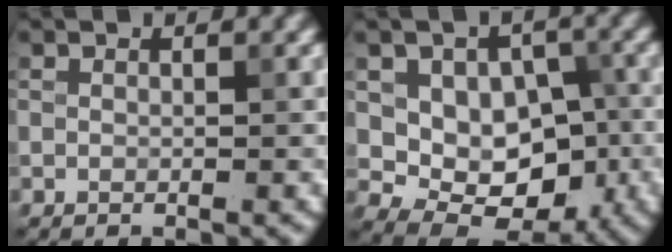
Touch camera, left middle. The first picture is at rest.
{"total": 8.3, "force": [-0.8, 5.9, 5.9], "torque": [-0.075, 0.003, -0.008]}